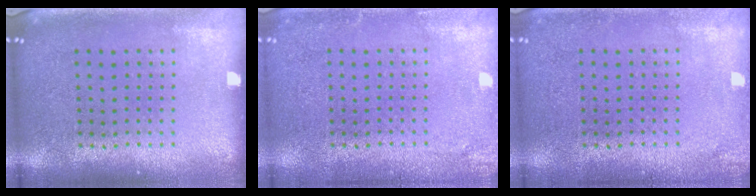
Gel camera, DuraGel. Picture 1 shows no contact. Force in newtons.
{"total": 1.8, "press": 1.8, "slide": 0.2}
{"total": 1.3, "press": 1.3, "slide": 0.1}